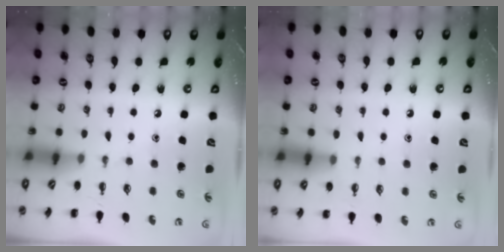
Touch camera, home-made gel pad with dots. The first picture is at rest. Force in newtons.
{"total": 5.8, "press": 5.5, "slide": 1.7}